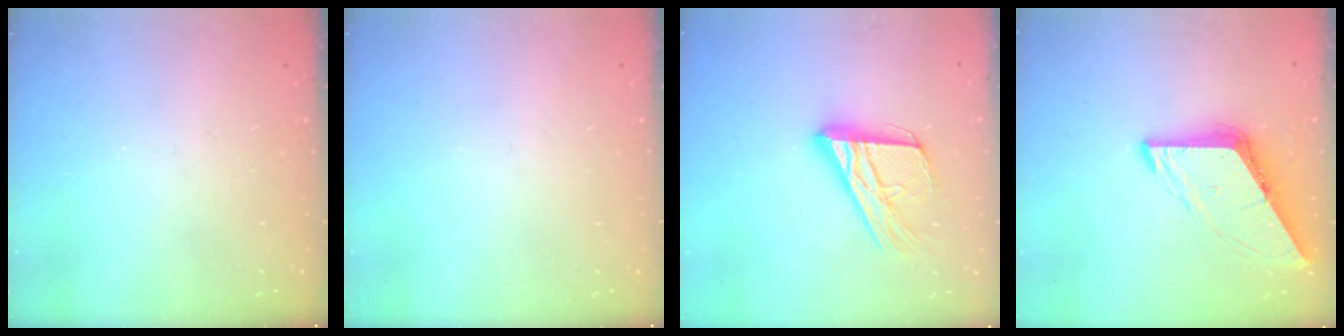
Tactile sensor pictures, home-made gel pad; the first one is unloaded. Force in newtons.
{"total": 0.0}
{"total": 18.1, "press": 18.0, "slide": 1.6}
{"total": 8.6, "press": 8.5, "slide": 1.1}